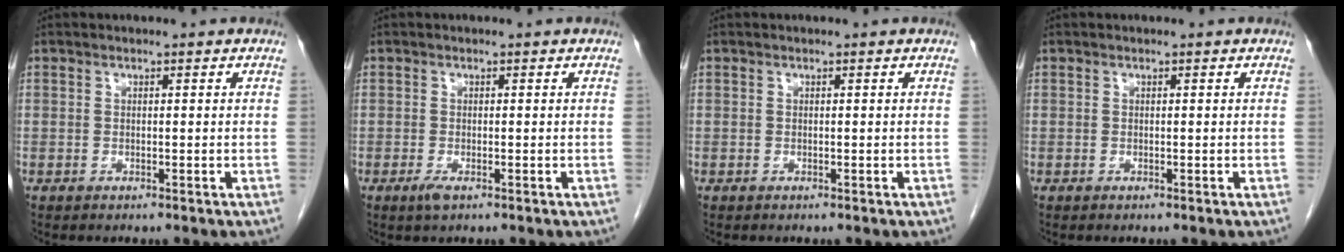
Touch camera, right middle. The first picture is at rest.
{"total": 1.4, "force": [-0.8, 0.3, 1.1], "torque": [-0.023, -0.003, -0.013]}
{"total": 0.0}
{"total": 0.0}